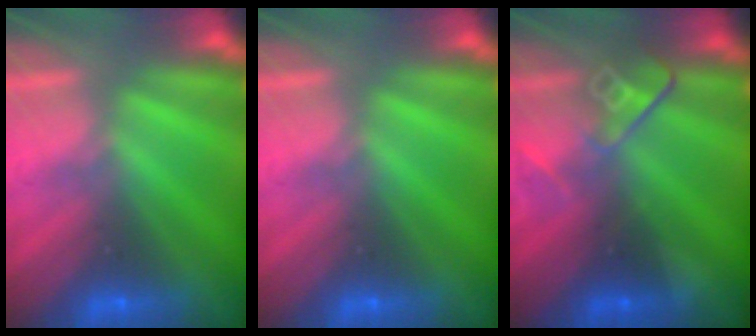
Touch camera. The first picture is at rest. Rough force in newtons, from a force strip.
{"total": 0.0}
{"total": 2.6}